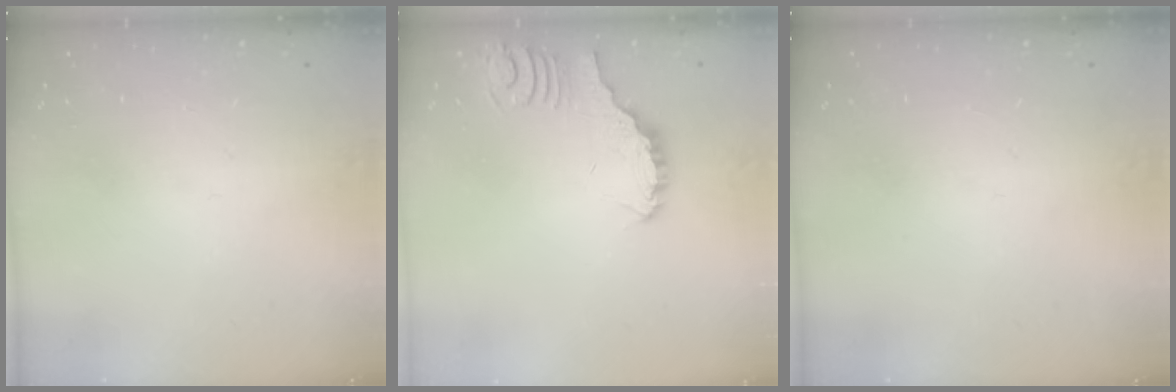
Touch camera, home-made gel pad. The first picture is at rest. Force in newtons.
{"total": 3.0, "press": 3.0, "slide": 0.2}
{"total": 0.0}